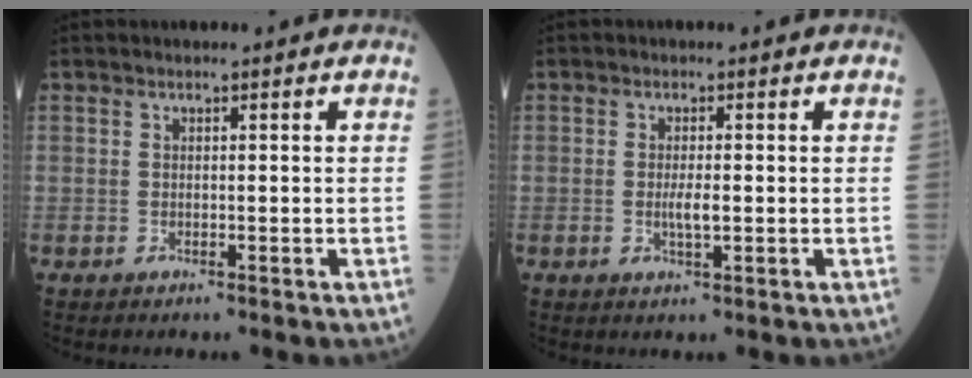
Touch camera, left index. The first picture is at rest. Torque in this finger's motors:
{"motor_torque": [0.55, 0.08, 0.07, 0.02]}